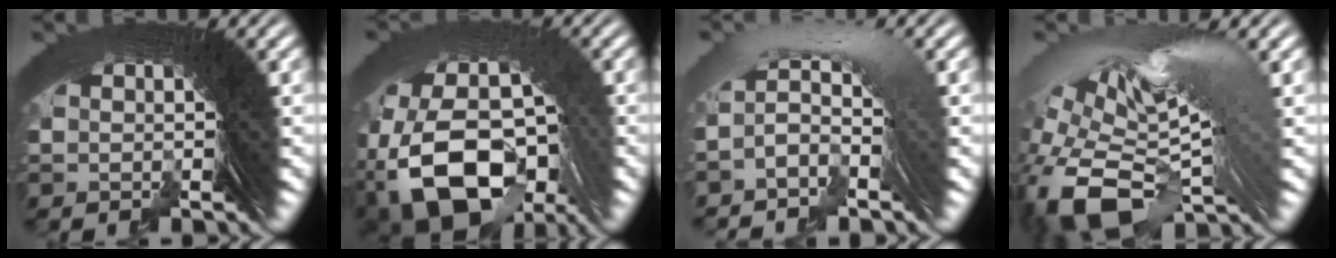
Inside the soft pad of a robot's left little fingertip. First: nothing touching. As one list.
[{"total": 12.1, "force": [-3.8, 8.2, 8.1], "torque": [-0.191, -0.064, -0.034]}, {"total": 5.0, "force": [0.4, 2.9, 4.1], "torque": [-0.064, 0.028, -0.014]}, {"total": 8.3, "force": [-1.0, 4.0, 7.2], "torque": [-0.141, -0.020, 0.000]}]